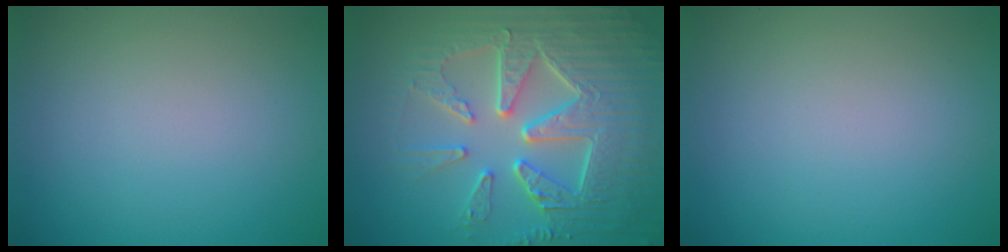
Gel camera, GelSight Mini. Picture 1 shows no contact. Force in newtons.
{"total": 8.9, "press": 6.3, "slide": 6.3}
{"total": 0.0}